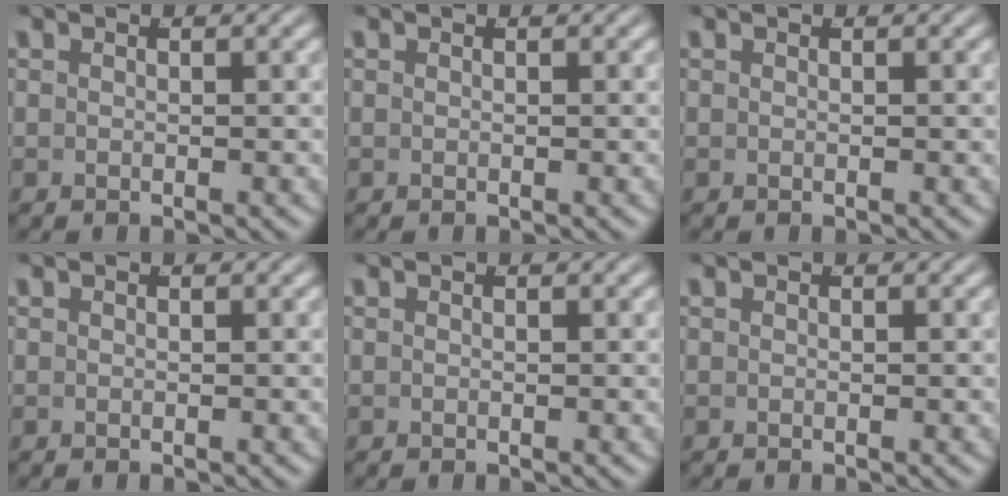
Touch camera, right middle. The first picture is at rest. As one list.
[{"total": 0.0}, {"total": 0.0}, {"total": 0.0}, {"total": 0.0}, {"total": 0.0}]